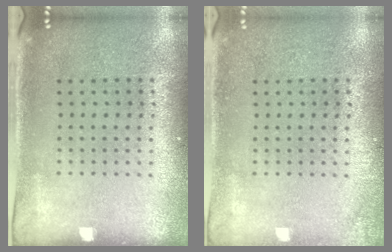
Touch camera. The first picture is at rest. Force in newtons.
{"total": 0.9, "press": 0.9, "slide": 0.1}